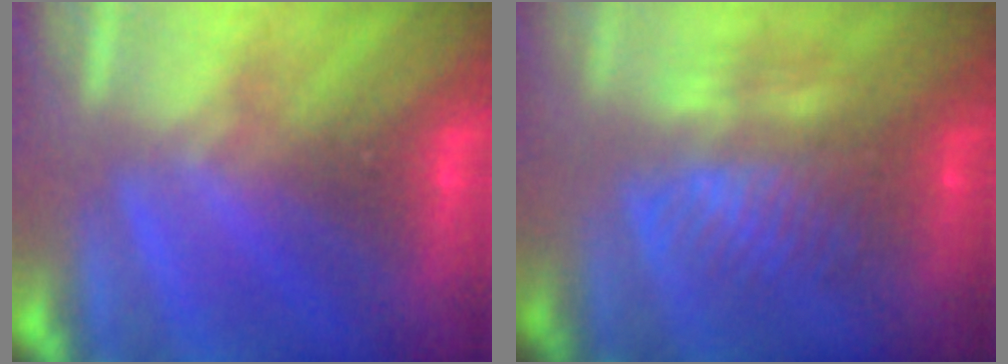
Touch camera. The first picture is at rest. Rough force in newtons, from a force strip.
{"total": 9.7}